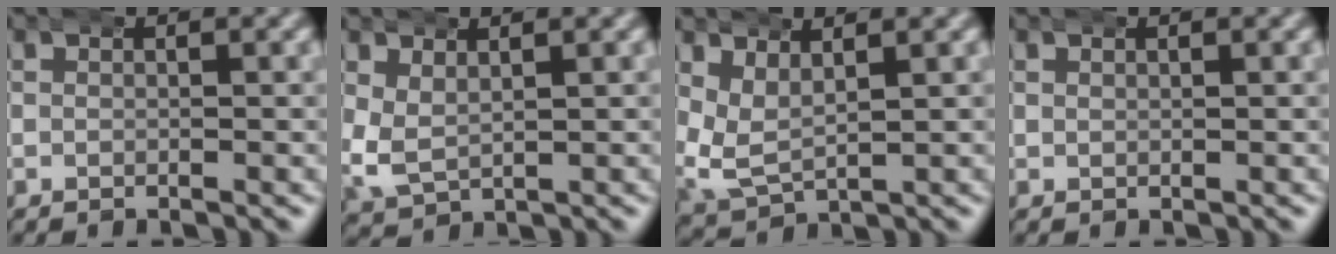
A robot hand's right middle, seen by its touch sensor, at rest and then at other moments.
{"total": 2.7, "force": [1.0, 2.0, 1.6], "torque": [-0.060, -0.022, 0.034]}
{"total": 4.6, "force": [1.6, 3.4, 2.6], "torque": [-0.085, -0.023, 0.041]}
{"total": 0.5, "force": [0.5, 0.2, -0.1], "torque": [-0.001, -0.005, 0.012]}